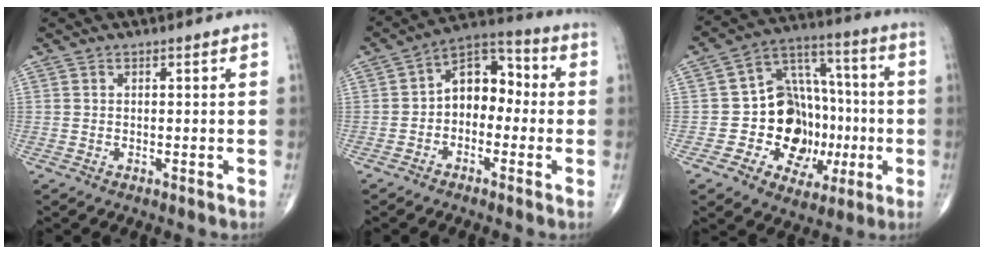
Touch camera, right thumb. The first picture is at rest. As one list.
[{"total": 9.5, "force": [-0.8, 6.6, 6.8], "torque": [-0.071, 0.042, -0.035]}, {"total": 17.9, "force": [-3.1, 13.7, 11.2], "torque": [-0.110, 0.040, -0.043]}]